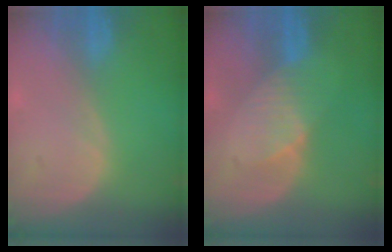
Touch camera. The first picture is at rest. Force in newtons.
{"total": 3.5, "press": 3.5, "slide": 0.4}